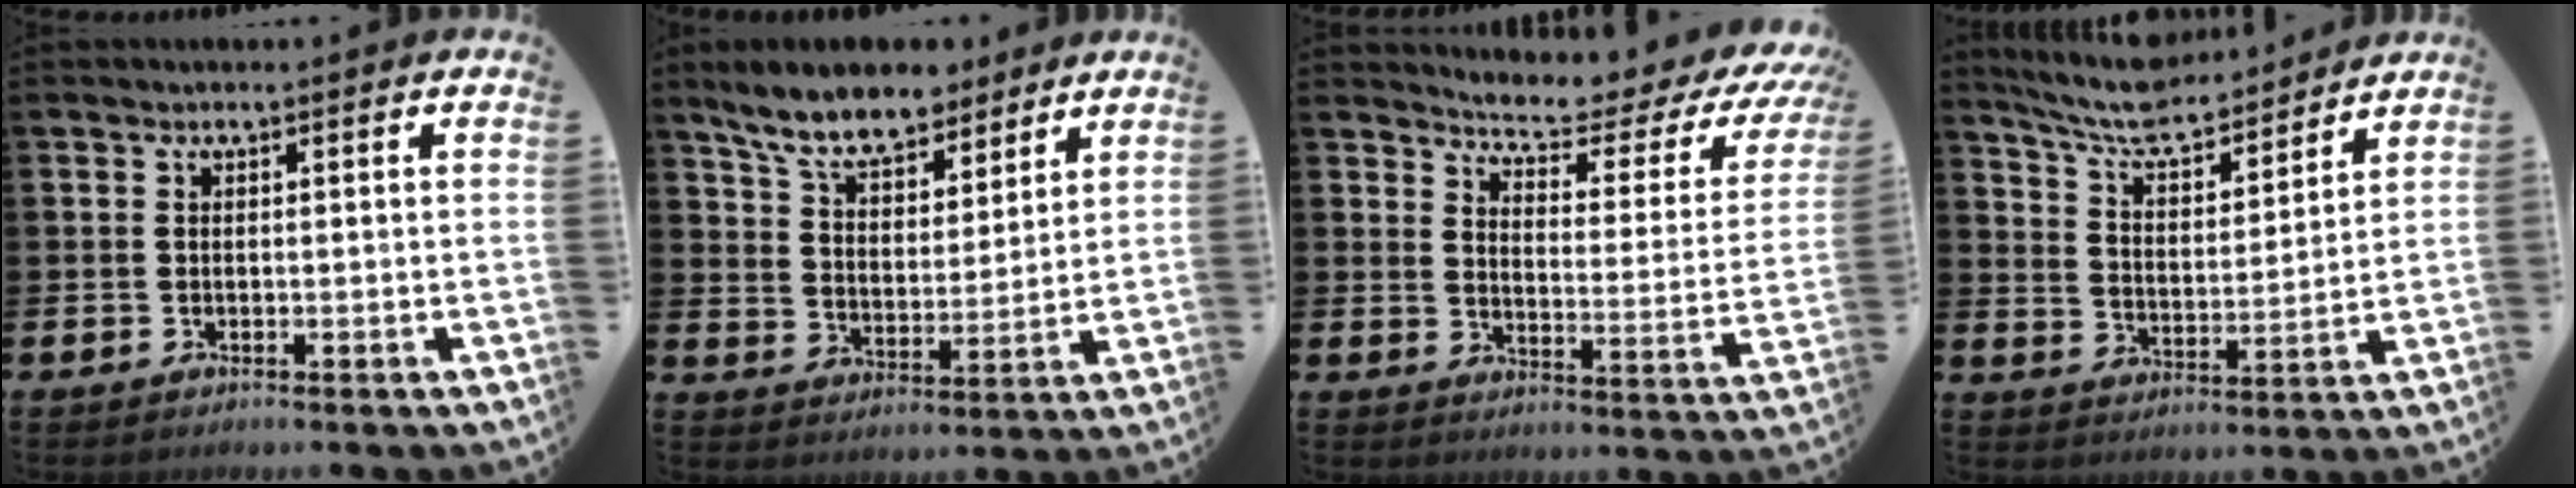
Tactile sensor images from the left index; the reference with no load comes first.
{"total": 8.9, "force": [8.0, 2.8, 3.0], "torque": [-0.079, -0.034, 0.143]}
{"total": 5.3, "force": [4.9, 0.7, 1.8], "torque": [-0.056, -0.043, 0.075]}
{"total": 7.9, "force": [7.5, 1.4, 2.1], "torque": [-0.078, -0.049, 0.132]}